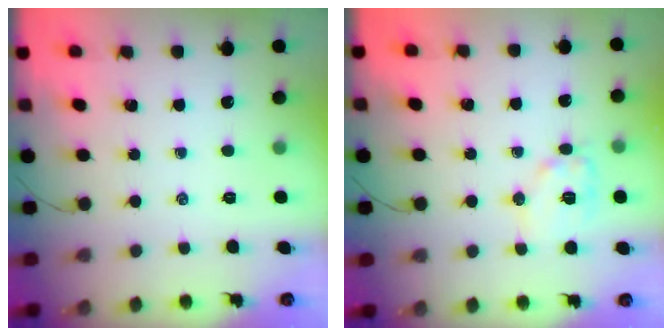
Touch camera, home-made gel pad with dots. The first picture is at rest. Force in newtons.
{"total": 9.8, "press": 9.7, "slide": 0.5}